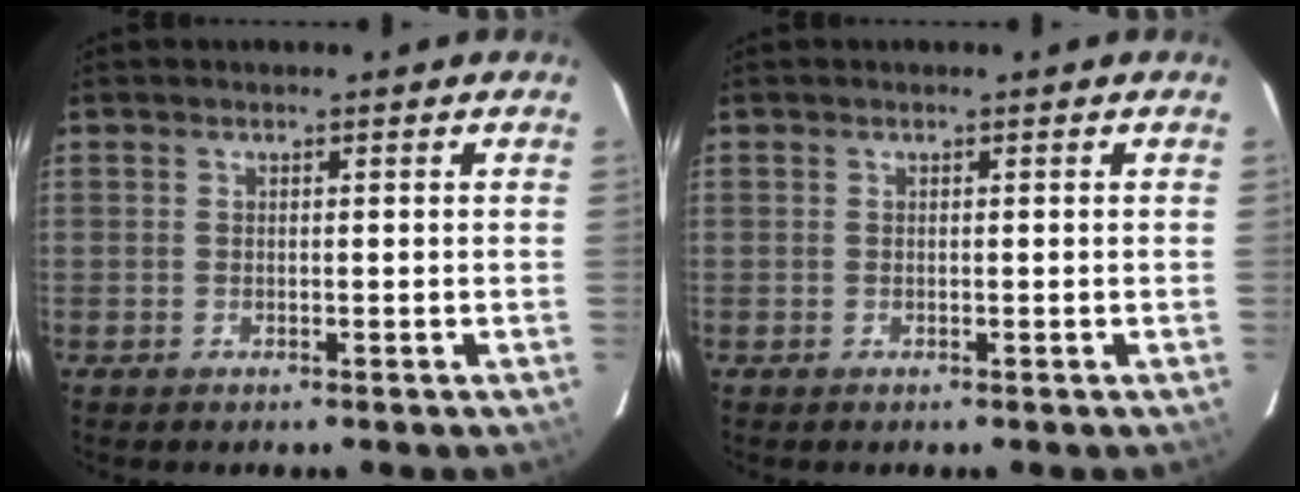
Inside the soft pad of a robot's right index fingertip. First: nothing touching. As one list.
[{"total": 0.0}]